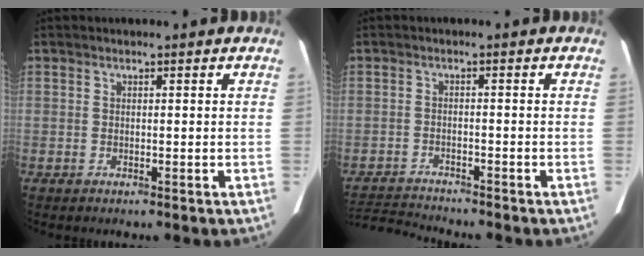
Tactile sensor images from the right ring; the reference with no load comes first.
{"total": 5.6, "force": [-5.5, -0.7, 0.0], "torque": [-0.007, -0.010, -0.097]}